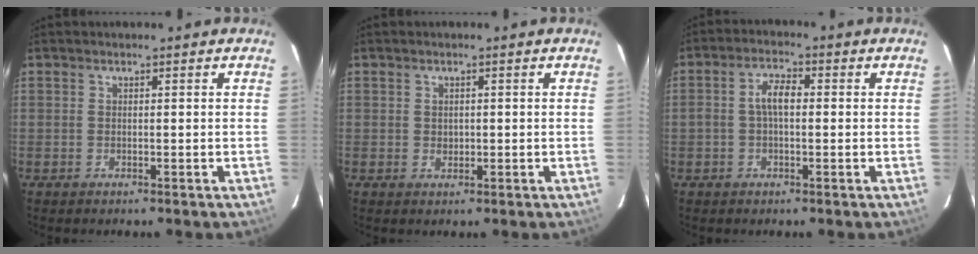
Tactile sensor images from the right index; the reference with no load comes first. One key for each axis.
{"total": 1.3, "fx": 0.0, "fy": 1.1, "fz": 0.6, "tx": -0.006, "ty": 0.003, "tz": 0.001}
{"total": 4.2, "fx": -0.1, "fy": 1.9, "fz": 3.7, "tx": -0.075, "ty": 0.013, "tz": -0.002}